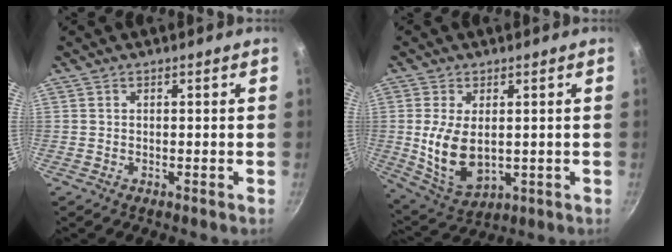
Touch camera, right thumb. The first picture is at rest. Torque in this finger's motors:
{"motor_torque": [-0.71, 0.67, 0.69, 0.66, 0.17]}